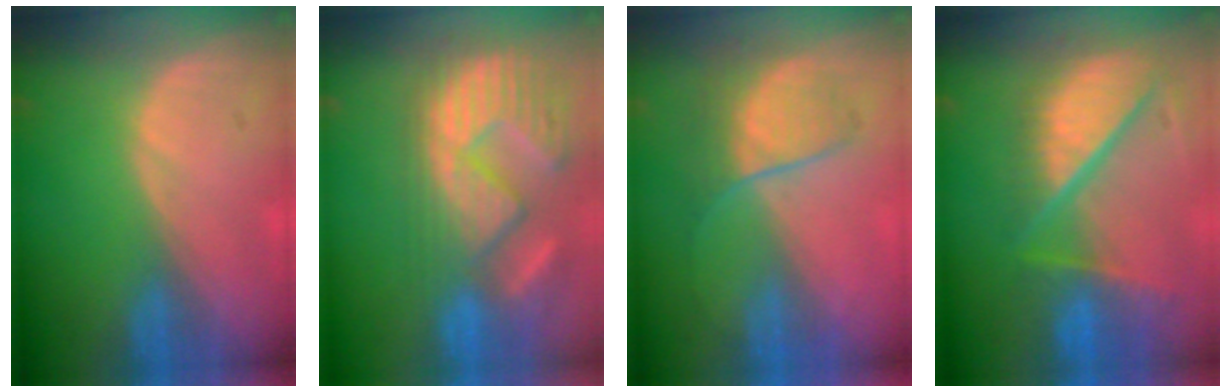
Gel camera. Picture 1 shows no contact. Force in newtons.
{"total": 14.6, "press": 12.4, "slide": 7.8}
{"total": 6.5, "press": 6.0, "slide": 2.3}
{"total": 11.7, "press": 10.0, "slide": 6.1}